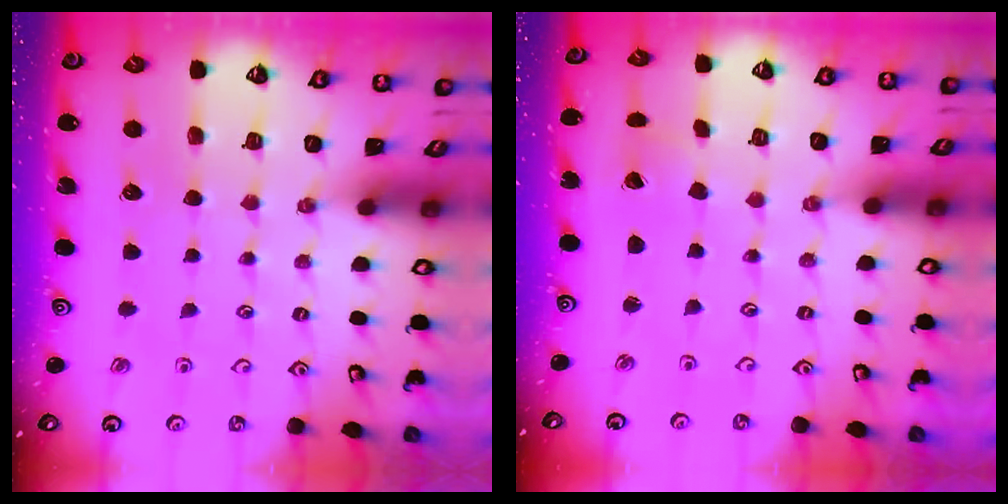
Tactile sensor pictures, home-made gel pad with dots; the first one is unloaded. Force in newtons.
{"total": 1.8, "press": 1.7, "slide": 0.1}